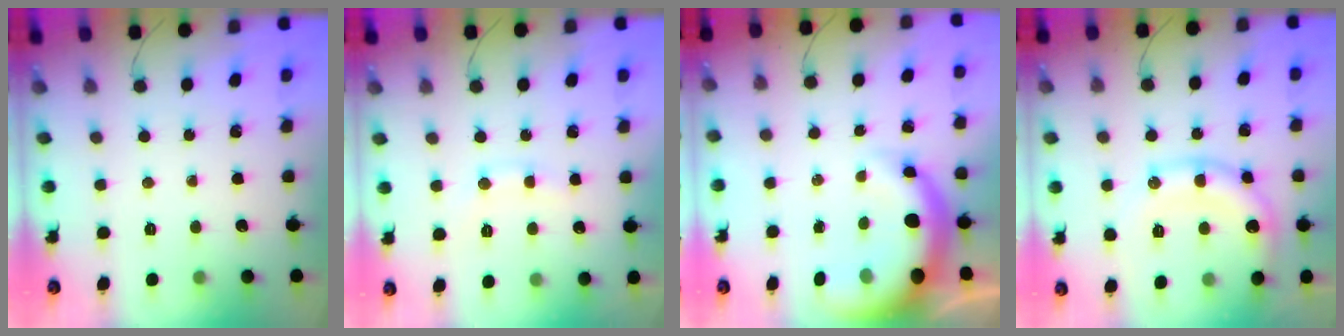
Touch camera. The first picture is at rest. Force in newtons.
{"total": 6.9, "press": 6.7, "slide": 1.4}
{"total": 8.1, "press": 7.9, "slide": 1.7}
{"total": 14.3, "press": 14.3, "slide": 0.4}